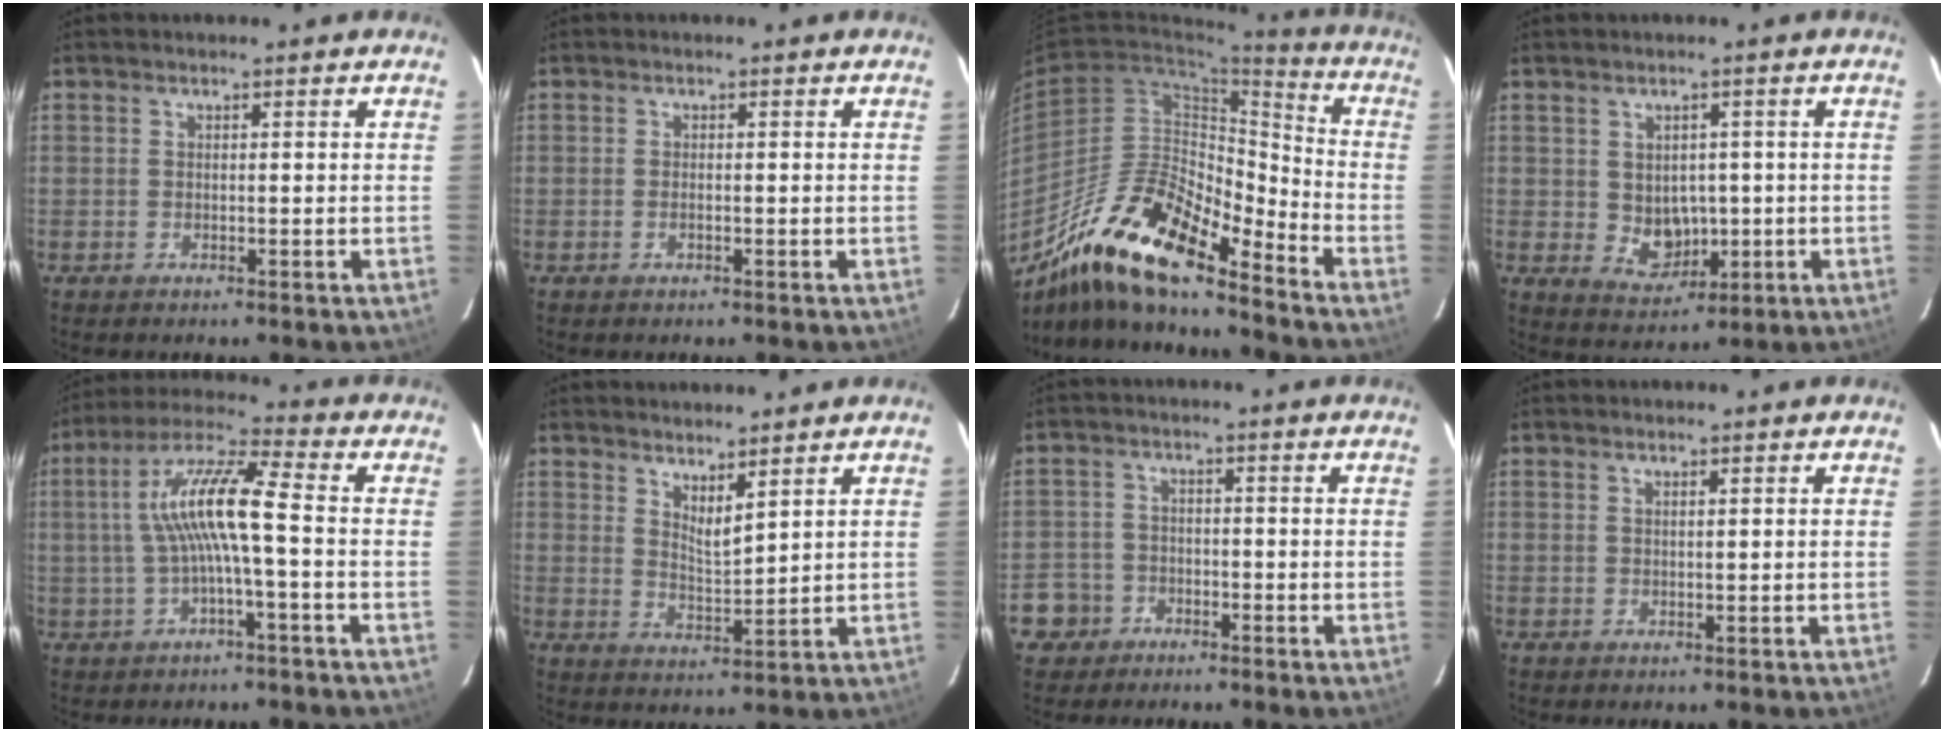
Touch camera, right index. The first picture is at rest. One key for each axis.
{"total": 0.9, "fx": -0.3, "fy": 0.4, "fz": 0.7, "tx": -0.015, "ty": 0.001, "tz": -0.007}
{"total": 18.9, "fx": -14.4, "fy": 4.4, "fz": 11.4, "tx": -0.201, "ty": -0.008, "tz": -0.273}
{"total": 5.9, "fx": -0.1, "fy": 5.1, "fz": 3.0, "tx": -0.056, "ty": 0.001, "tz": 0.017}
{"total": 10.6, "fx": -0.6, "fy": 0.9, "fz": 10.5, "tx": -0.210, "ty": 0.020, "tz": -0.010}
{"total": 4.7, "fx": 3.9, "fy": 0.7, "fz": 2.5, "tx": -0.042, "ty": -0.011, "tz": 0.066}
{"total": 5.9, "fx": -3.0, "fy": 5.0, "fz": 0.5, "tx": -0.023, "ty": 0.022, "tz": -0.055}
{"total": 0.6, "fx": 0.5, "fy": 0.0, "fz": 0.4, "tx": -0.006, "ty": 0.001, "tz": 0.009}